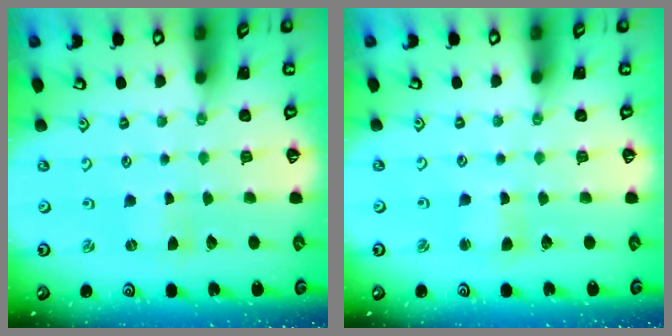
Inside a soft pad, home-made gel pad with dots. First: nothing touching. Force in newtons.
{"total": 2.2, "press": 2.2, "slide": 0.3}